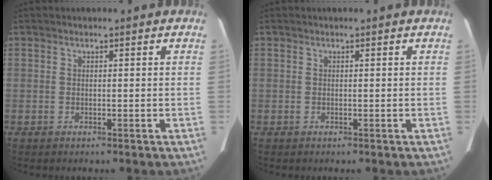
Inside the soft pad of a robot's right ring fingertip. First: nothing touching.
{"total": 0.0}